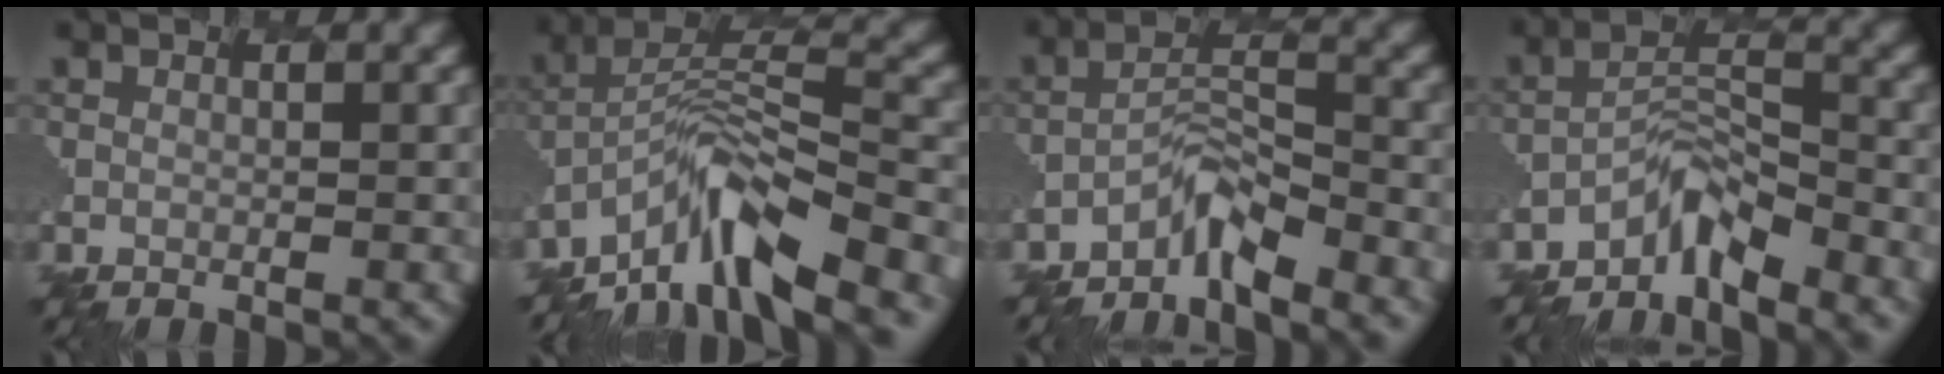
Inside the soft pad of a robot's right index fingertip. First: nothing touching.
{"total": 8.1, "force": [-6.2, 2.1, 4.7], "torque": [-0.082, 0.016, -0.129]}
{"total": 3.3, "force": [-3.0, 0.5, 1.2], "torque": [-0.033, 0.009, -0.068]}
{"total": 3.6, "force": [-3.3, 0.7, 1.1], "torque": [-0.028, 0.008, -0.074]}